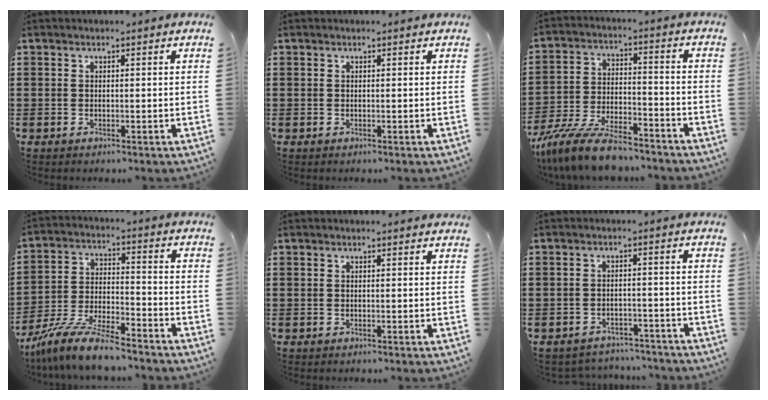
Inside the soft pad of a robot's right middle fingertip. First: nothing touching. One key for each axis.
{"total": 0.0}
{"total": 9.6, "fx": -8.5, "fy": 1.8, "fz": 4.1, "tx": -0.084, "ty": 0.017, "tz": -0.165}
{"total": 9.6, "fx": -8.7, "fy": 1.0, "fz": 4.0, "tx": -0.082, "ty": 0.014, "tz": -0.172}
{"total": 0.0}
{"total": 2.9, "fx": -2.9, "fy": 0.5, "fz": -0.1, "tx": -0.006, "ty": -0.001, "tz": -0.062}